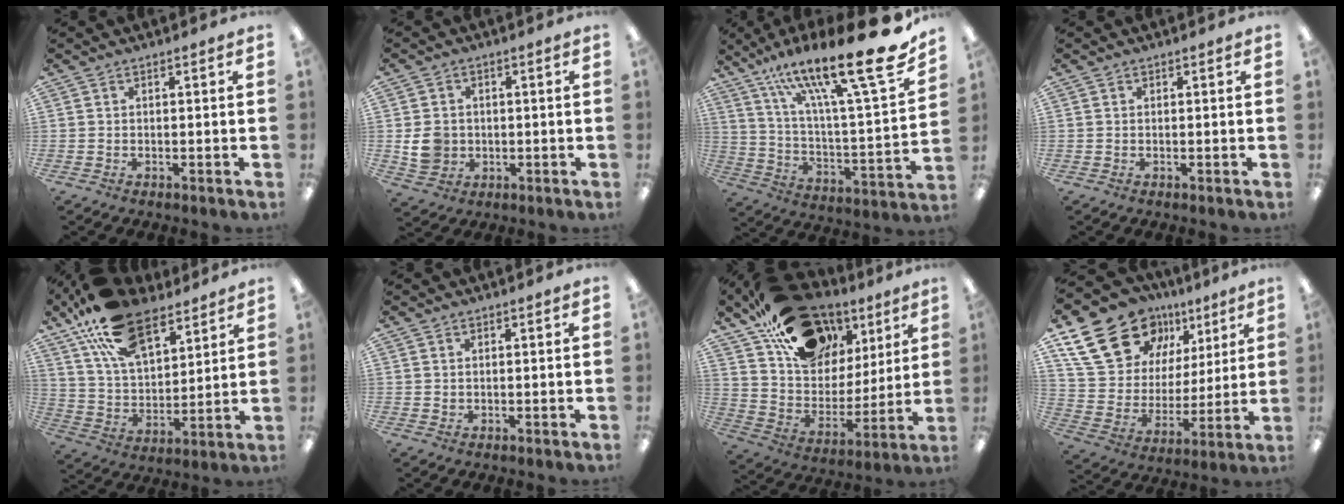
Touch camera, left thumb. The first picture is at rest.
{"total": 6.6, "force": [-0.4, 6.0, 2.8], "torque": [-0.052, 0.007, -0.004]}
{"total": 25.6, "force": [17.4, 4.5, 18.2], "torque": [-0.287, -0.109, 0.279]}
{"total": 0.0}
{"total": 19.7, "force": [12.8, 10.1, 11.1], "torque": [-0.211, -0.049, 0.232]}
{"total": 0.7, "force": [0.4, 0.6, 0.0], "torque": [0.000, 0.003, 0.008]}
{"total": 22.0, "force": [12.9, 13.9, 11.1], "torque": [-0.186, -0.061, 0.239]}
{"total": 22.6, "force": [13.5, 14.8, 10.4], "torque": [-0.176, -0.063, 0.256]}